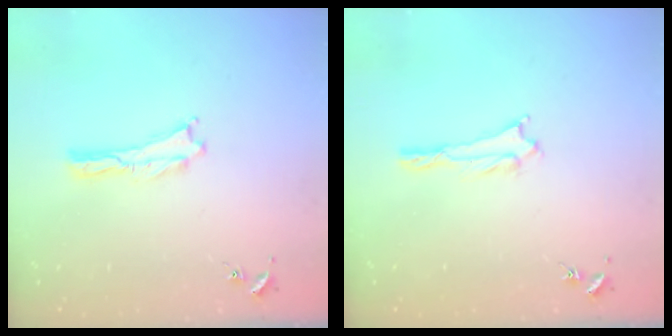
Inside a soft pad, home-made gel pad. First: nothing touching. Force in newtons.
{"total": 1.0, "press": 1.0, "slide": 0.1}